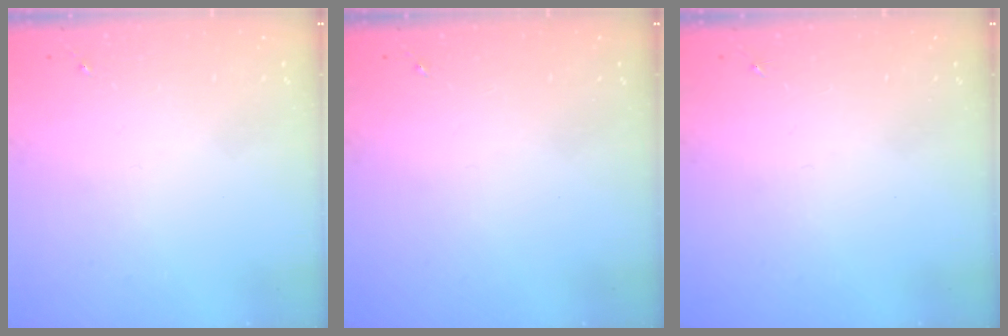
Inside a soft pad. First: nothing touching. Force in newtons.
{"total": 0.0}
{"total": 0.0}